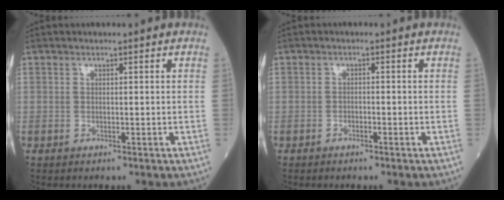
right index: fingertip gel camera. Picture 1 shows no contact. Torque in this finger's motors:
{"motor_torque": [-0.03, 0.02, -0.05, -0.01]}